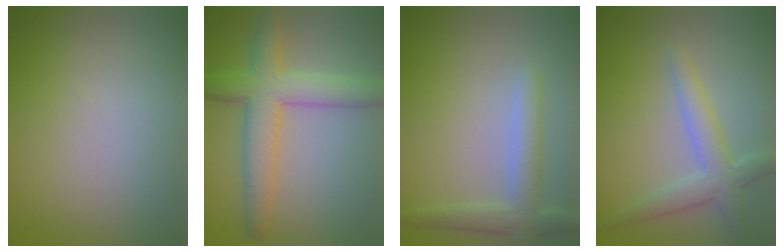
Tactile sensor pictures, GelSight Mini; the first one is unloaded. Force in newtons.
{"total": 5.6, "press": 5.6, "slide": 0.3}
{"total": 3.0, "press": 3.0, "slide": 0.2}
{"total": 3.2, "press": 3.2, "slide": 0.2}